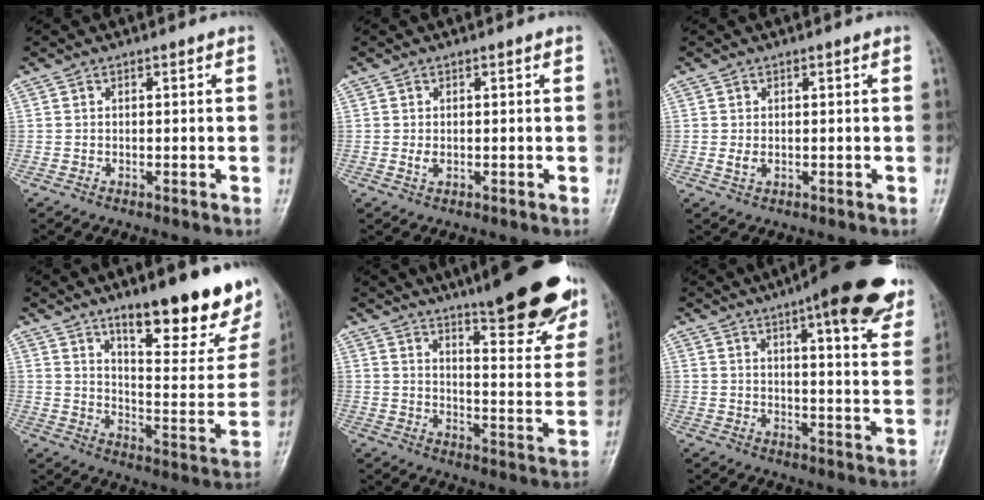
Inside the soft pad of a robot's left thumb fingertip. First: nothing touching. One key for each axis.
{"total": 1.6, "fx": 0.1, "fy": 0.9, "fz": 1.3, "tx": -0.020, "ty": -0.001, "tz": 0.005}
{"total": 1.8, "fx": 0.3, "fy": 1.0, "fz": 1.5, "tx": -0.024, "ty": -0.001, "tz": 0.008}
{"total": 21.6, "fx": 14.2, "fy": 6.2, "fz": 15.0, "tx": -0.160, "ty": -0.086, "tz": 0.212}
{"total": 23.7, "fx": 16.9, "fy": 5.2, "fz": 15.8, "tx": -0.178, "ty": -0.085, "tz": 0.224}
{"total": 19.9, "fx": 12.6, "fy": 4.9, "fz": 14.6, "tx": -0.165, "ty": -0.043, "tz": 0.154}